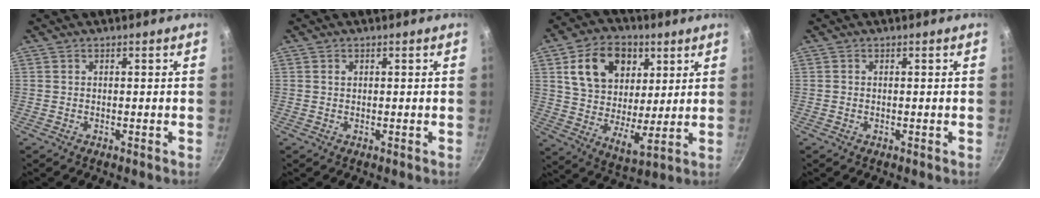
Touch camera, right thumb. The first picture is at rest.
{"total": 0.9, "force": [0.3, 0.7, 0.5], "torque": [-0.007, 0.002, 0.005]}
{"total": 17.4, "force": [6.7, 11.8, 10.8], "torque": [-0.156, -0.020, 0.112]}
{"total": 0.0}